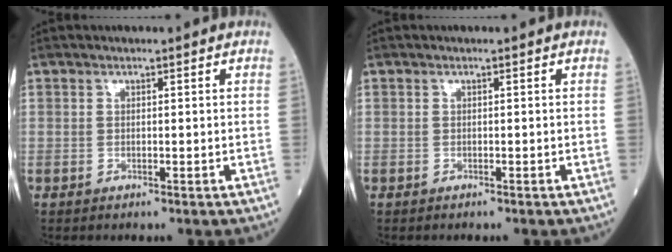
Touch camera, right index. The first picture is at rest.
{"total": 0.5, "force": [-0.5, 0.1, 0.2], "torque": [-0.002, -0.001, -0.008]}